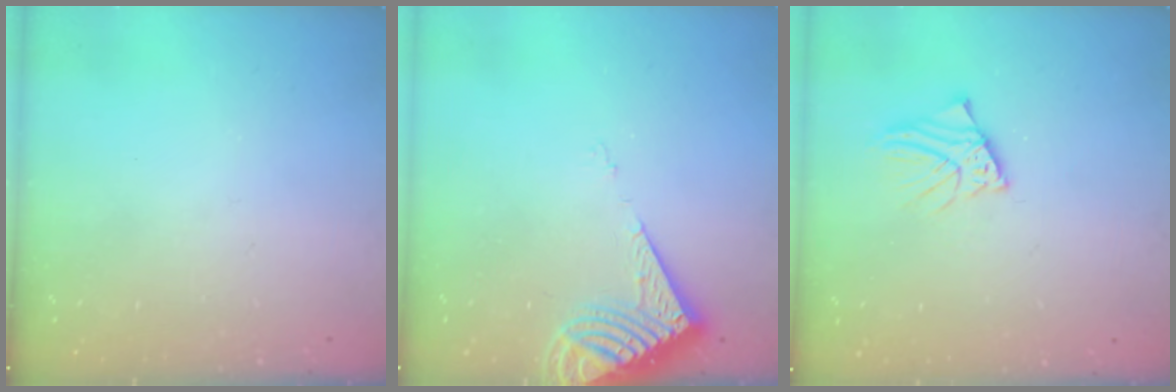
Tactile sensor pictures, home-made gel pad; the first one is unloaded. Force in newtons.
{"total": 7.9, "press": 7.9, "slide": 0.8}
{"total": 3.7, "press": 3.7, "slide": 0.4}